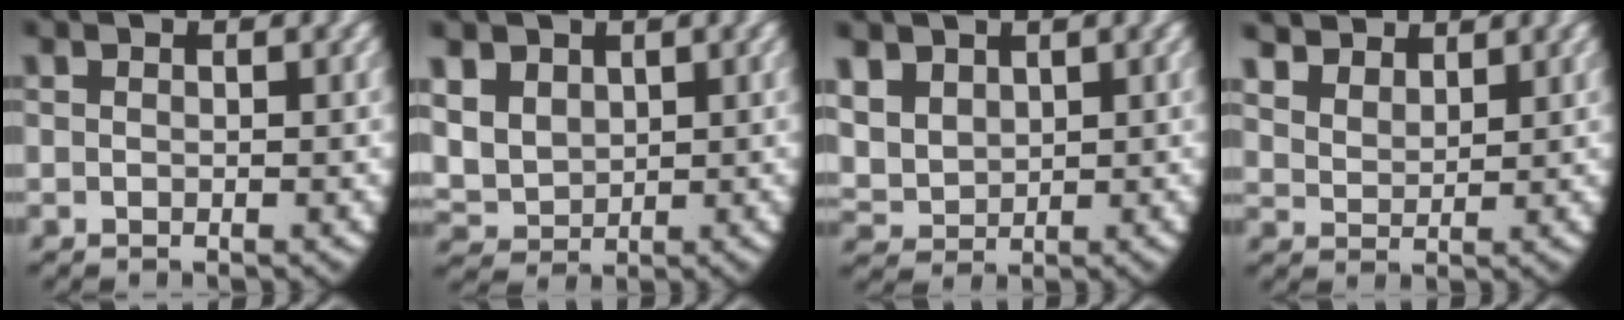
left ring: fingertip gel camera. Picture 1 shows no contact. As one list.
[{"total": 6.8, "force": [1.1, 6.1, 2.7], "torque": [-0.101, -0.029, 0.032]}, {"total": 5.3, "force": [1.4, 4.6, 2.1], "torque": [-0.081, -0.020, 0.039]}, {"total": 4.0, "force": [3.0, 2.2, 1.5], "torque": [-0.037, -0.007, 0.061]}]